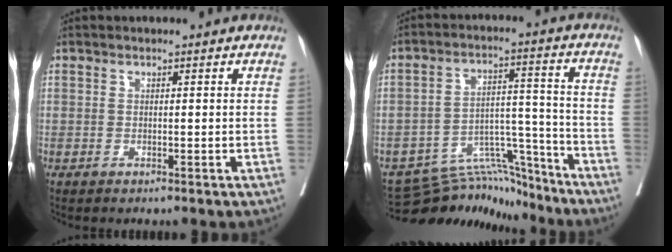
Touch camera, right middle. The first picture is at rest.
{"total": 10.9, "force": [-10.5, 3.1, 0.4], "torque": [0.007, 0.048, -0.169]}